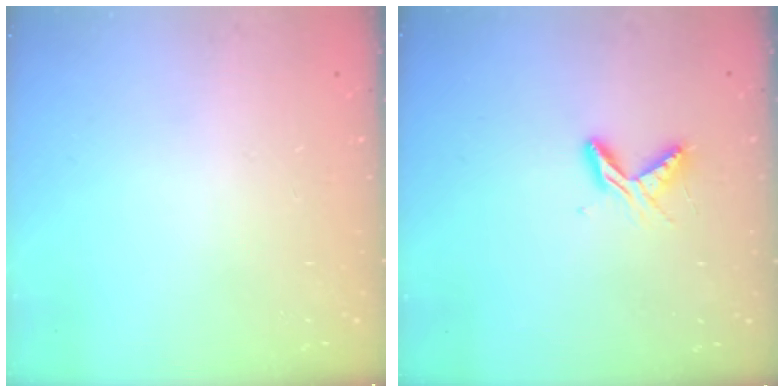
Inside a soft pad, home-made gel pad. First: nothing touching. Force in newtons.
{"total": 5.4, "press": 5.4, "slide": 0.5}